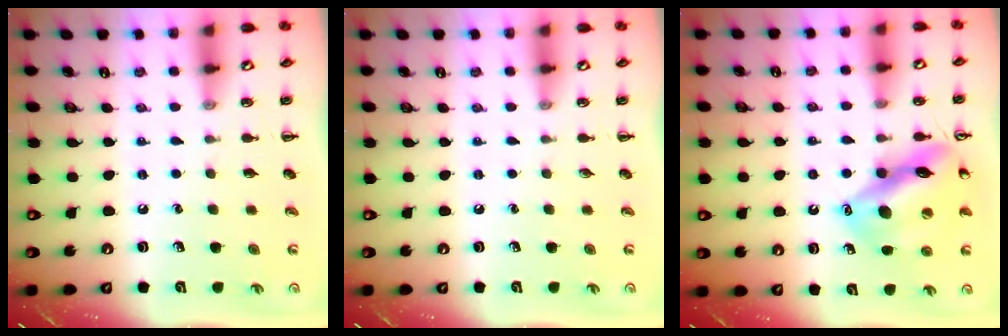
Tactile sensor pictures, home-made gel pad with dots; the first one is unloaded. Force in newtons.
{"total": 0.0}
{"total": 16.0, "press": 15.9, "slide": 2.1}